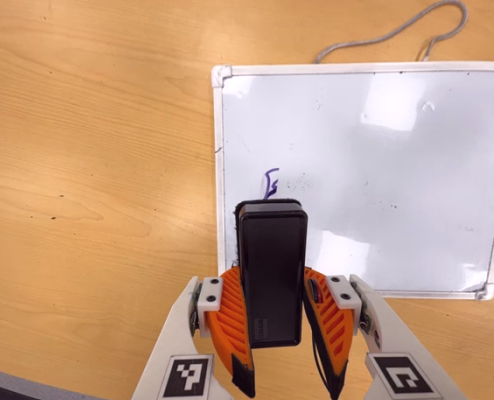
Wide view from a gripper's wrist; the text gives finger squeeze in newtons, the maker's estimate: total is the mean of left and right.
{"total": 4.8, "left": 4.5, "right": 5.1}